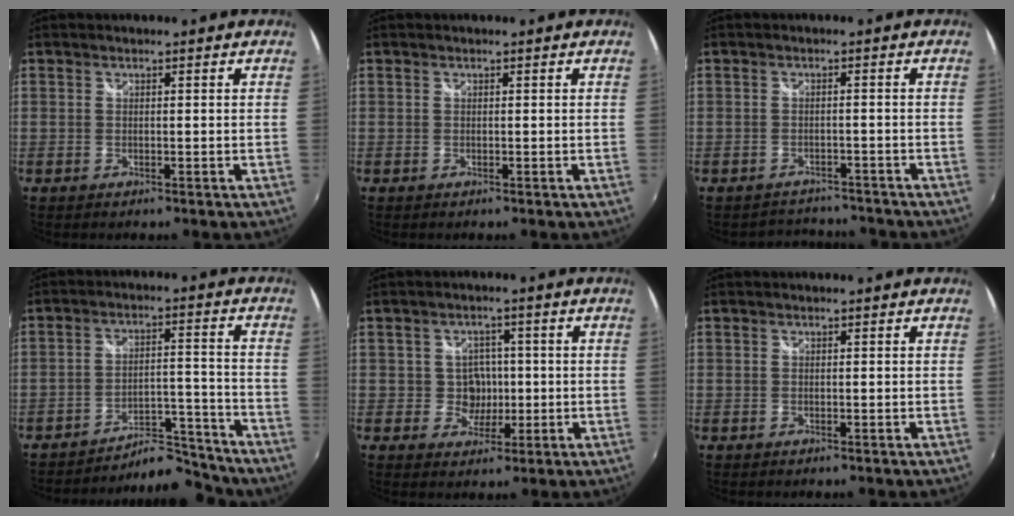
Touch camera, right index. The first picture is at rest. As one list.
[{"total": 0.0}, {"total": 5.8, "force": [-5.5, 1.7, 0.5], "torque": [-0.019, 0.001, -0.075]}, {"total": 10.4, "force": [-10.0, 2.4, 1.4], "torque": [-0.017, 0.033, -0.143]}, {"total": 4.5, "force": [-0.3, 4.4, 1.1], "torque": [-0.023, 0.012, 0.000]}, {"total": 0.0}]